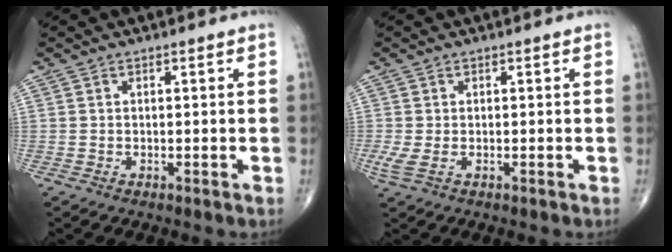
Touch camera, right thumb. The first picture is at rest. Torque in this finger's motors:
{"motor_torque": [1.65, 1.83, 0.23, 0.29, 0.12]}